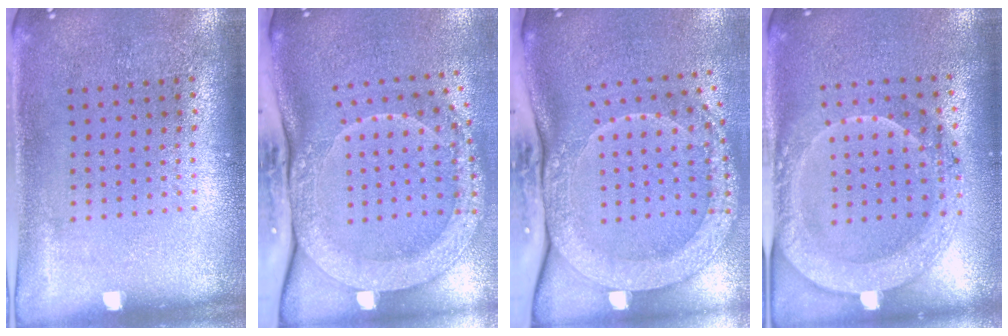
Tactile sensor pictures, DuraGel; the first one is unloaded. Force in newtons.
{"total": 2.7, "press": 2.2, "slide": 1.6}
{"total": 3.0, "press": 2.2, "slide": 2.0}
{"total": 2.0, "press": 1.9, "slide": 0.6}